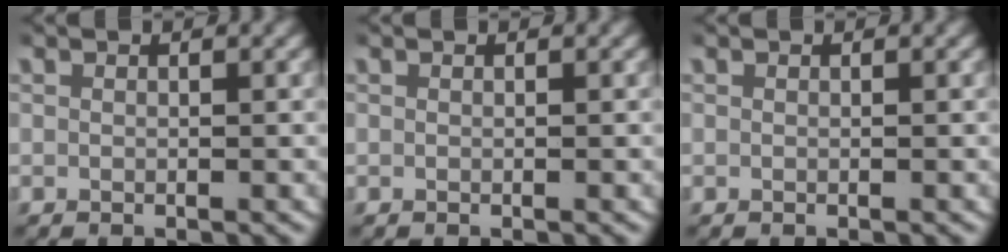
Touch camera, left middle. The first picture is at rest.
{"total": 0.0}
{"total": 0.0}